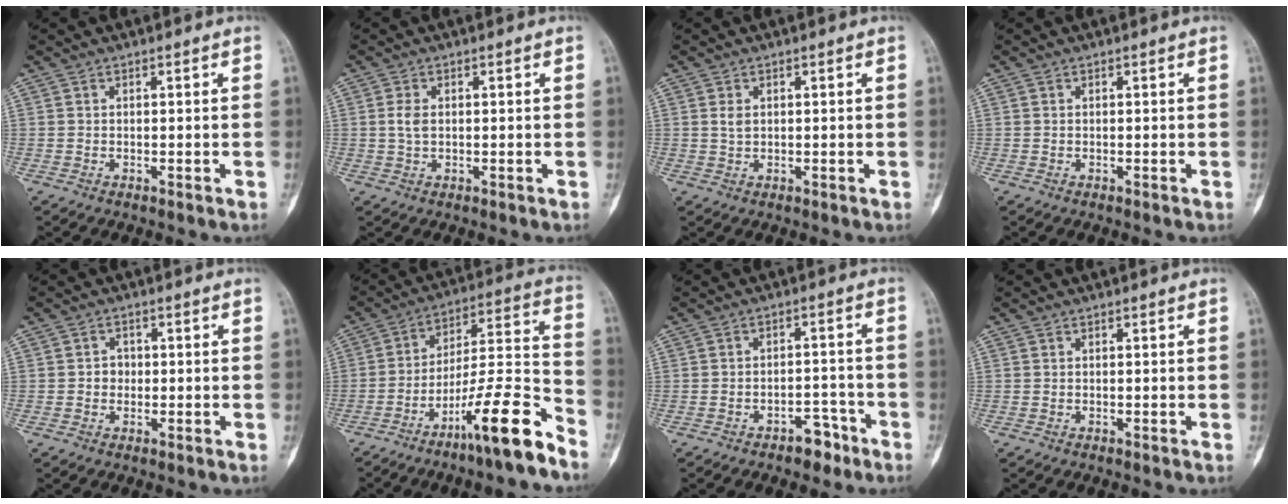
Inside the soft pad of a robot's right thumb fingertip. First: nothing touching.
{"total": 2.3, "force": [0.2, 1.4, 1.9], "torque": [-0.040, 0.003, 0.002]}
{"total": 1.5, "force": [0.4, 0.9, 1.1], "torque": [-0.017, 0.001, 0.010]}
{"total": 0.0}
{"total": 2.3, "force": [-0.2, 2.0, 1.0], "torque": [0.002, 0.008, -0.007]}
{"total": 16.6, "force": [-11.1, 1.7, 12.3], "torque": [-0.203, 0.087, -0.184]}
{"total": 4.8, "force": [-3.2, 2.7, 2.3], "torque": [-0.014, 0.035, -0.043]}
{"total": 0.0}